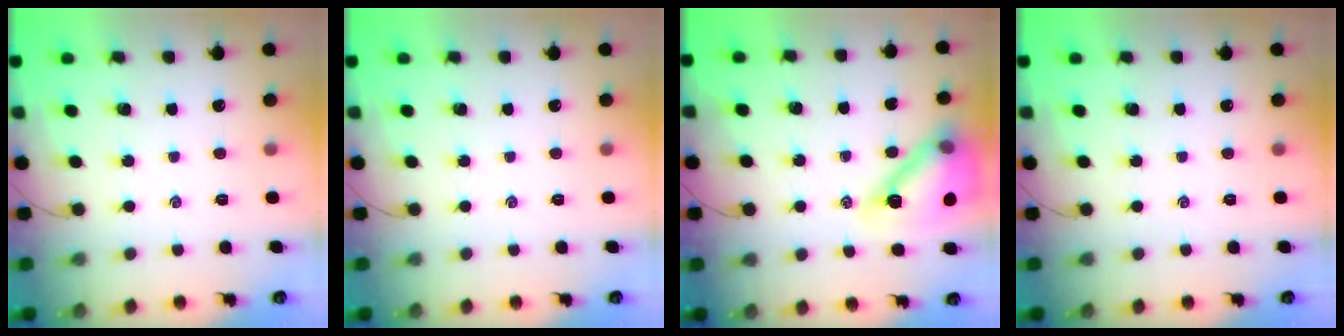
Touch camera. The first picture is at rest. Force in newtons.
{"total": 0.0}
{"total": 18.4, "press": 18.1, "slide": 2.8}
{"total": 0.0}